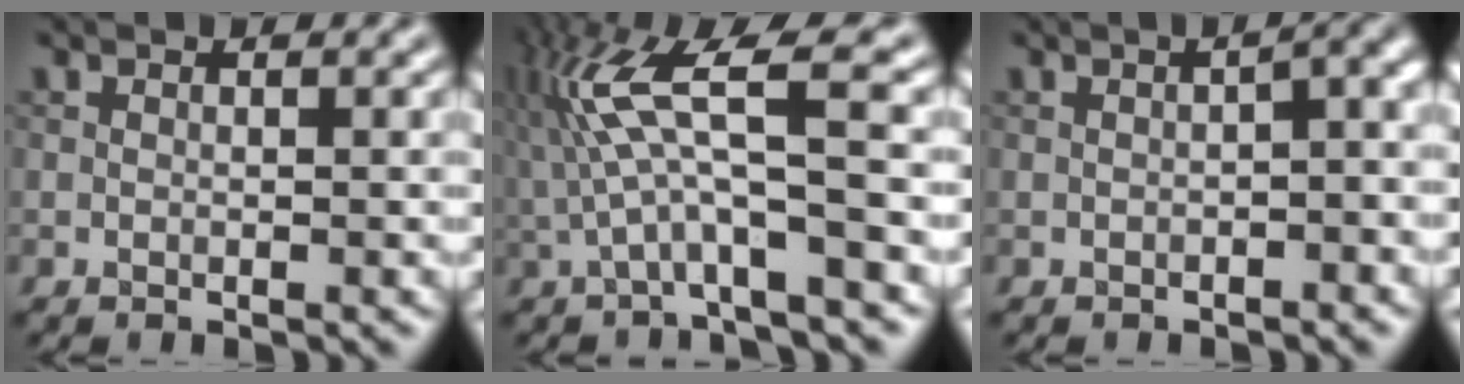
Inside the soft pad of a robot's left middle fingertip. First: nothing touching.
{"total": 7.2, "force": [-0.1, 1.1, 7.1], "torque": [-0.151, 0.021, -0.008]}
{"total": 2.9, "force": [-0.6, 0.8, 2.8], "torque": [-0.042, 0.011, -0.012]}